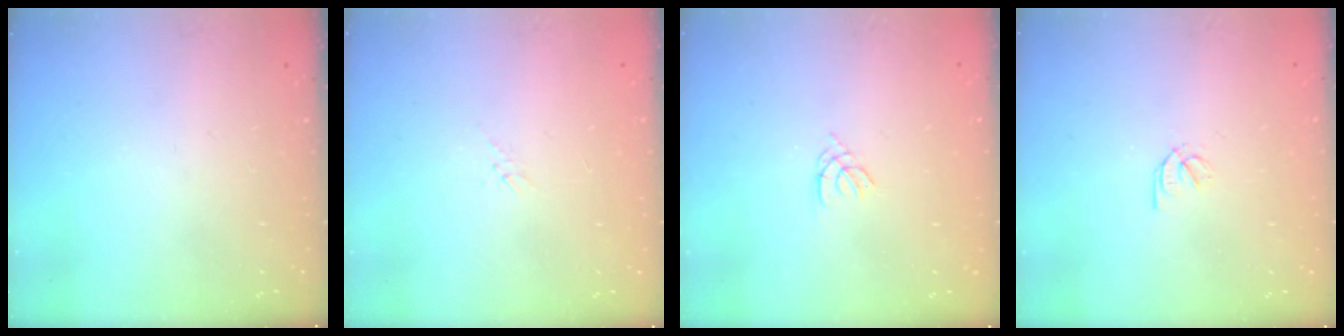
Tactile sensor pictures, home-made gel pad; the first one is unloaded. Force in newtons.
{"total": 0.5, "press": 0.5, "slide": 0.2}
{"total": 1.1, "press": 1.0, "slide": 0.3}
{"total": 2.0, "press": 2.0, "slide": 0.3}